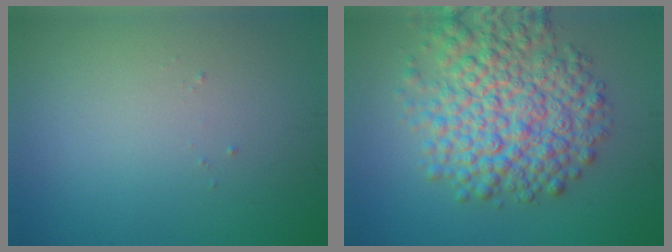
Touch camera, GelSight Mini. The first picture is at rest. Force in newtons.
{"total": 8.8, "press": 8.8, "slide": 0.2}